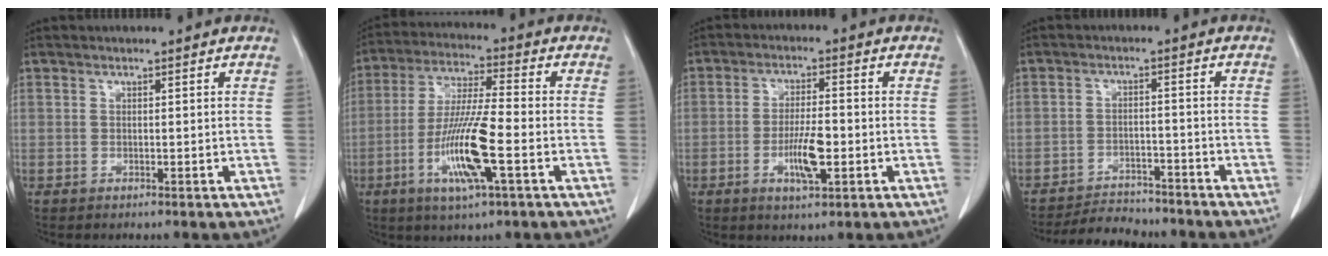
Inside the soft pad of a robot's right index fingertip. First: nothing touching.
{"total": 12.6, "force": [-4.2, 0.8, 11.8], "torque": [-0.237, -0.014, -0.079]}
{"total": 6.6, "force": [-2.0, 1.5, 6.1], "torque": [-0.115, -0.004, -0.032]}
{"total": 7.6, "force": [-7.2, 2.0, 1.2], "torque": [-0.014, -0.005, -0.113]}